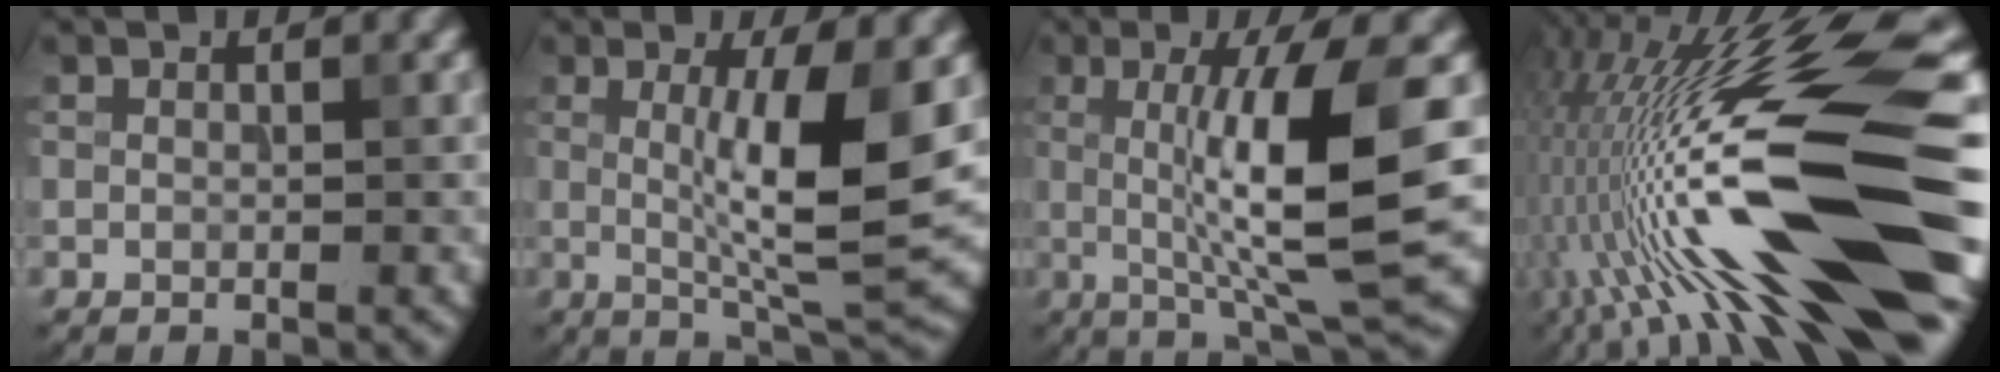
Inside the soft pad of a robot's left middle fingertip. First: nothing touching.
{"total": 8.6, "force": [0.8, 1.5, 8.4], "torque": [-0.128, -0.018, 0.021]}
{"total": 10.6, "force": [0.5, 2.1, 10.4], "torque": [-0.142, -0.007, 0.014]}
{"total": 16.9, "force": [-3.8, 2.7, 16.2], "torque": [-0.292, 0.026, -0.054]}